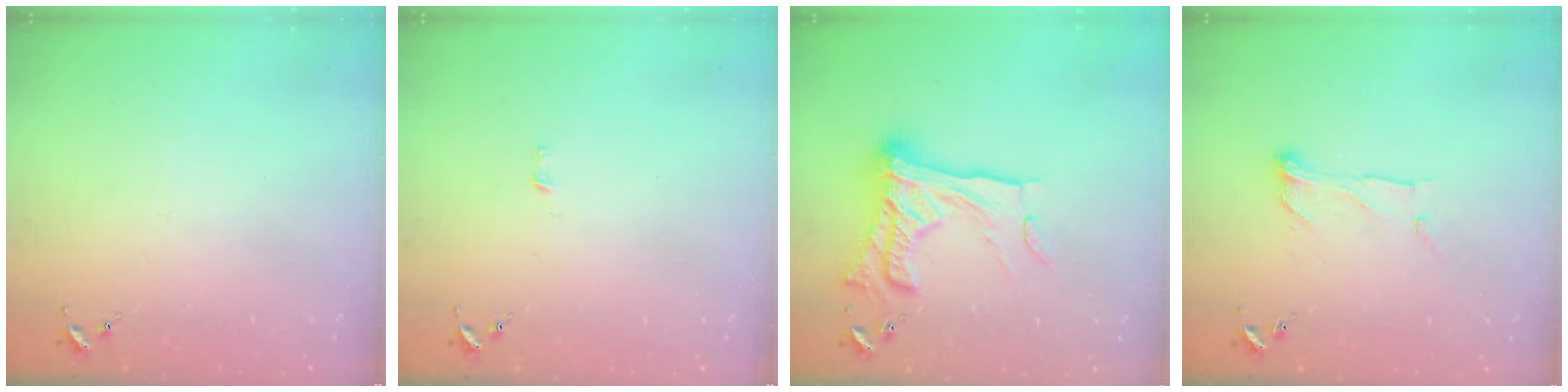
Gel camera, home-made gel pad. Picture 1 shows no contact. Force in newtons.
{"total": 3.5, "press": 3.5, "slide": 0.3}
{"total": 24.7, "press": 24.6, "slide": 2.0}
{"total": 8.2, "press": 8.2, "slide": 0.3}